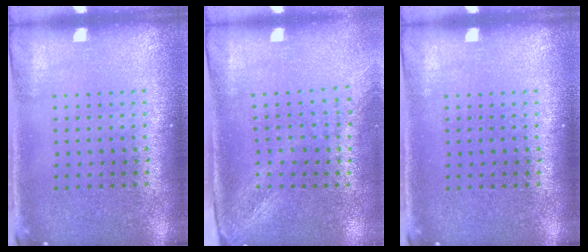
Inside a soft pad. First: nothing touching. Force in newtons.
{"total": 2.1, "press": 1.7, "slide": 1.3}
{"total": 0.0}